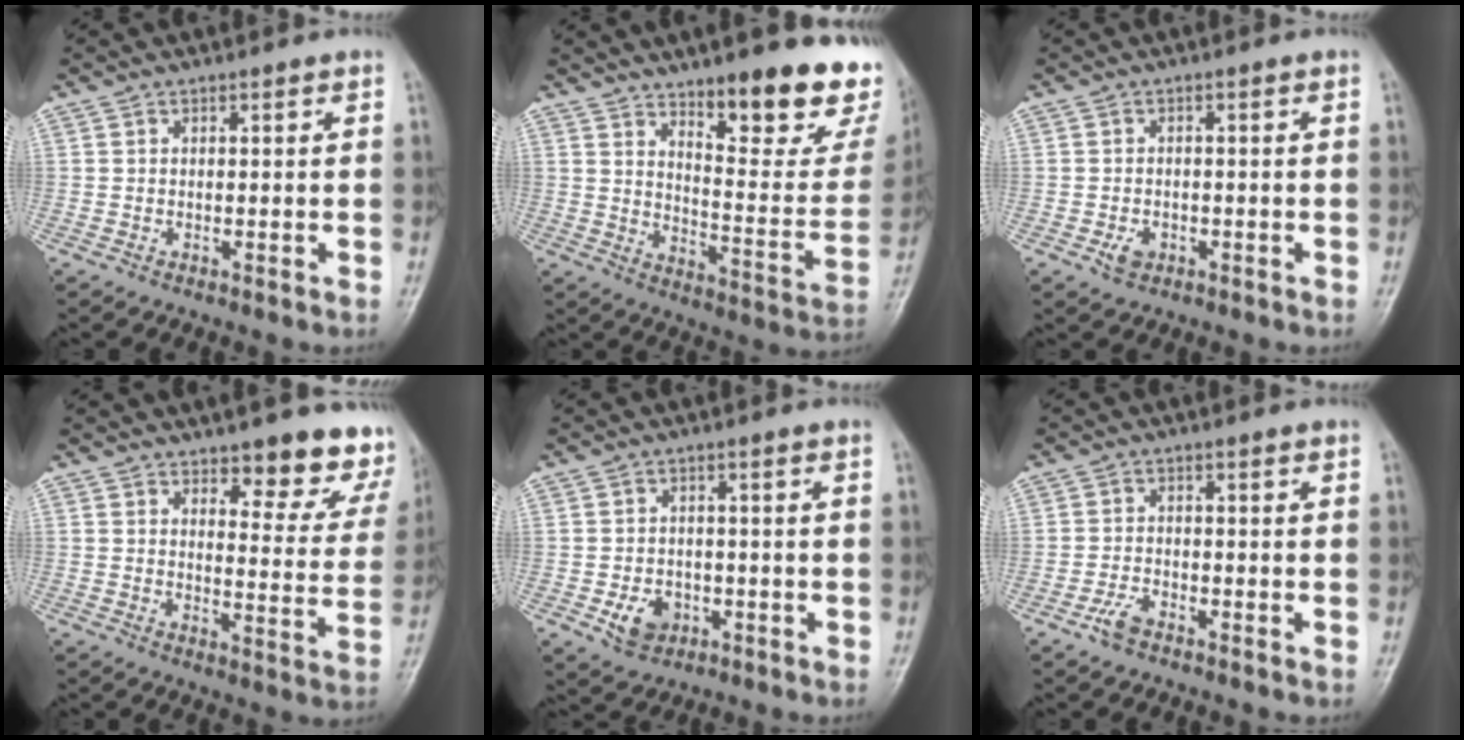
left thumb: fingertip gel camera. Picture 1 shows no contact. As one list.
[{"total": 21.4, "force": [14.0, 6.4, 14.9], "torque": [-0.150, -0.095, 0.197]}, {"total": 2.4, "force": [-1.0, 1.7, 1.3], "torque": [-0.020, 0.006, -0.014]}, {"total": 12.2, "force": [9.7, 4.3, 5.9], "torque": [-0.019, -0.064, 0.107]}, {"total": 5.3, "force": [-2.0, 4.1, 2.8], "torque": [-0.034, 0.011, -0.026]}, {"total": 3.0, "force": [-2.1, 1.2, 1.7], "torque": [-0.039, 0.010, -0.041]}]